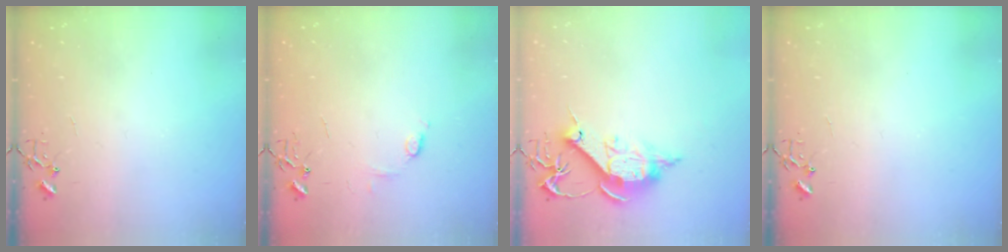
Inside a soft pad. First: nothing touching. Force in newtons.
{"total": 5.7, "press": 5.6, "slide": 0.8}
{"total": 12.5, "press": 12.5, "slide": 0.2}
{"total": 0.0}